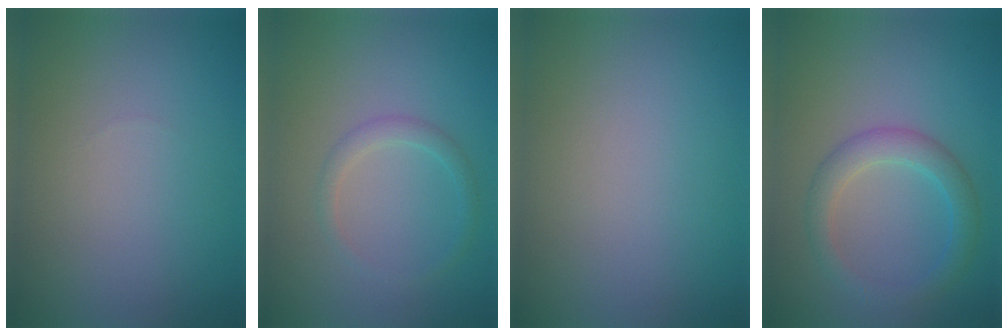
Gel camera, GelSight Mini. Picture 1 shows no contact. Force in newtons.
{"total": 1.5, "press": 1.5, "slide": 0.1}
{"total": 0.0}
{"total": 3.1, "press": 3.1, "slide": 0.0}